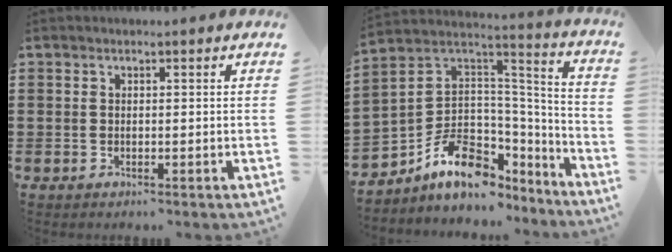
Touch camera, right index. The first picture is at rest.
{"total": 11.4, "force": [-4.8, 8.4, 6.0], "torque": [-0.120, -0.001, -0.084]}